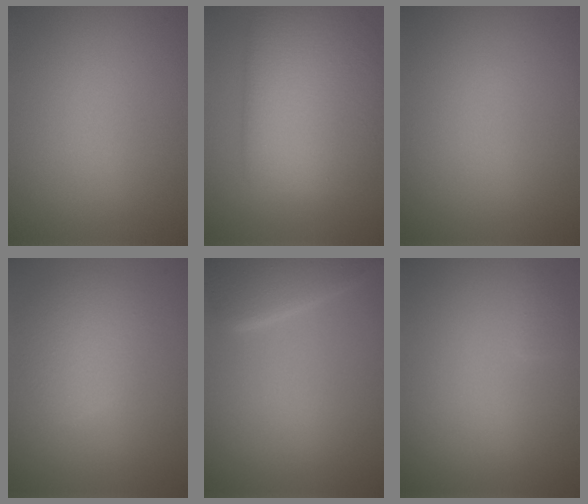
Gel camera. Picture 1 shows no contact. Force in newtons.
{"total": 8.1, "press": 8.1, "slide": 0.3}
{"total": 0.0}
{"total": 3.0, "press": 3.0, "slide": 0.0}
{"total": 4.4, "press": 4.4, "slide": 0.3}
{"total": 0.6, "press": 0.6, "slide": 0.0}